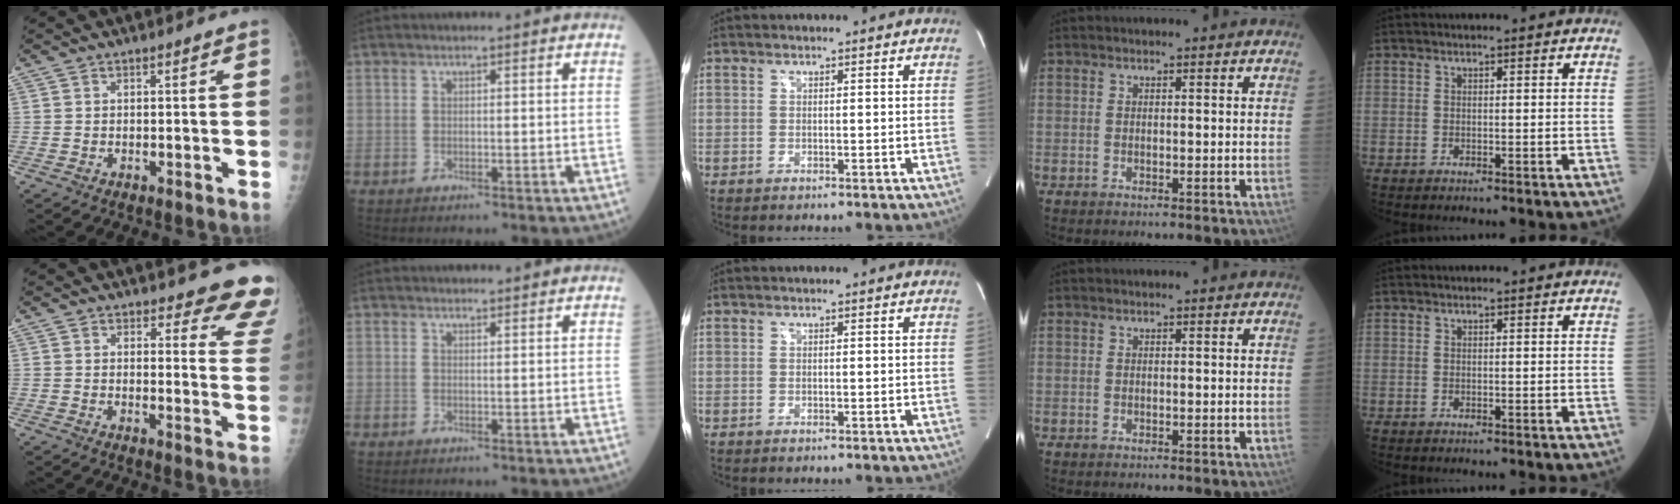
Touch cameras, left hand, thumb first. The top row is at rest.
{"thumb": {"total": 11.7, "force": [11.0, 3.4, 2.2], "torque": [0.027, -0.096, 0.091]}, "index": {"total": 1.6, "force": [1.6, 0.2, 0.2], "torque": [-0.011, 0.005, 0.023]}}